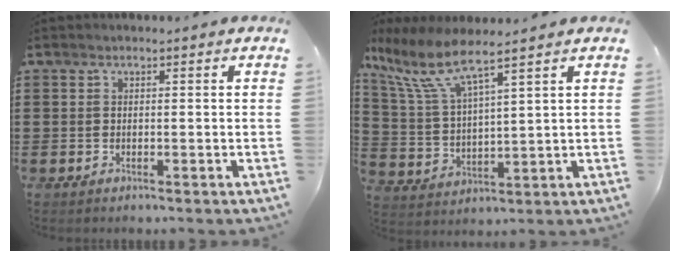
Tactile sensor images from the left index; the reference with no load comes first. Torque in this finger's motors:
{"motor_torque": [2.14, 0.00, 0.28, 0.21]}